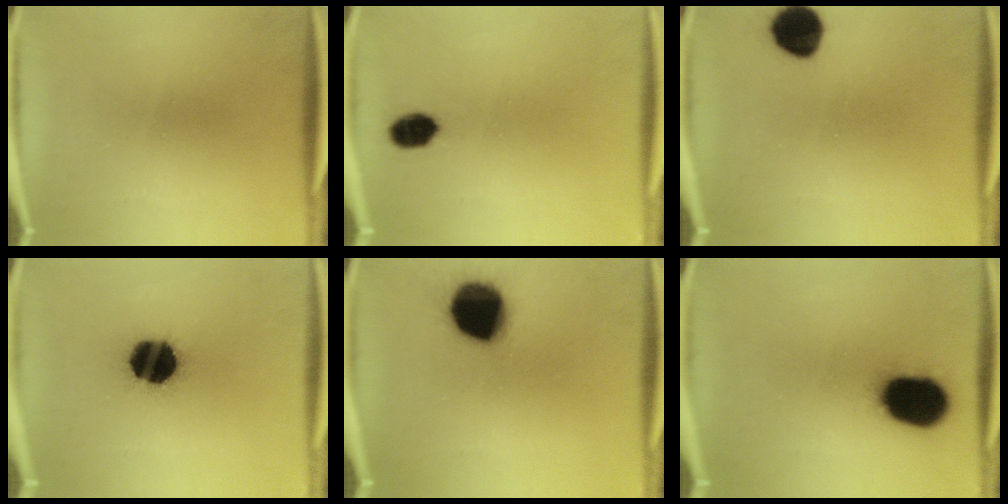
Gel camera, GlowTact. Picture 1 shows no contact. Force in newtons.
{"total": 5.1}
{"total": 10.1}
{"total": 18.0}
{"total": 19.1}
{"total": 18.1}